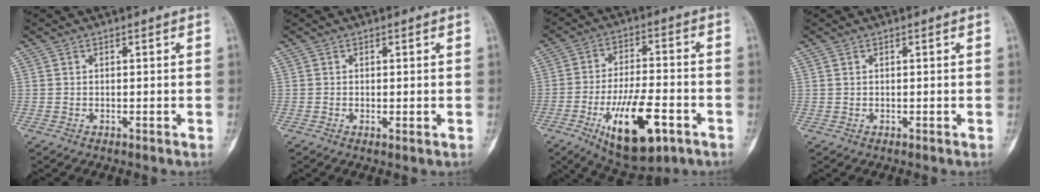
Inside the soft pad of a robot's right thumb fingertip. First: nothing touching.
{"total": 0.8, "force": [-0.1, 0.3, 0.8], "torque": [-0.011, -0.003, -0.003]}
{"total": 16.4, "force": [-6.8, 6.6, 13.3], "torque": [-0.212, 0.023, -0.100]}
{"total": 0.5, "force": [0.3, 0.3, 0.3], "torque": [-0.007, 0.003, 0.006]}